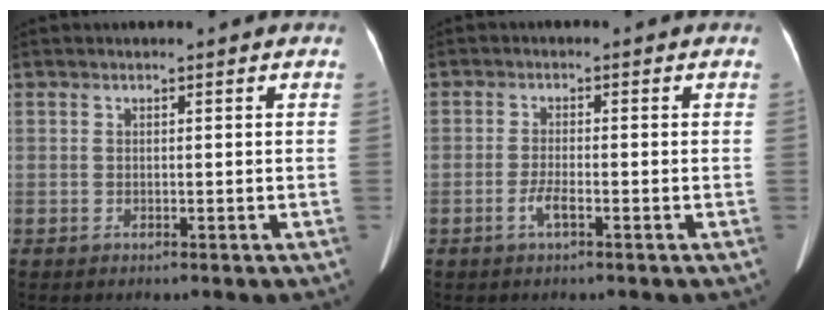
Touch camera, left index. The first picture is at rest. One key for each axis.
{"total": 2.2, "fx": -1.3, "fy": 0.2, "fz": 1.8, "tx": -0.043, "ty": -0.004, "tz": -0.027}